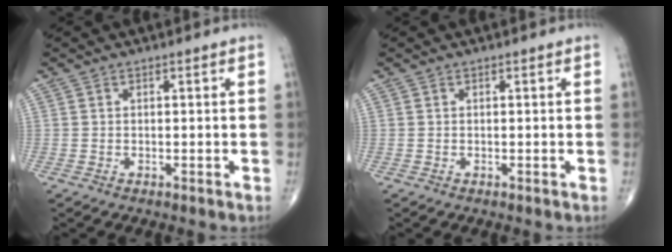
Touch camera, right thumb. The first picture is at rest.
{"total": 0.0}